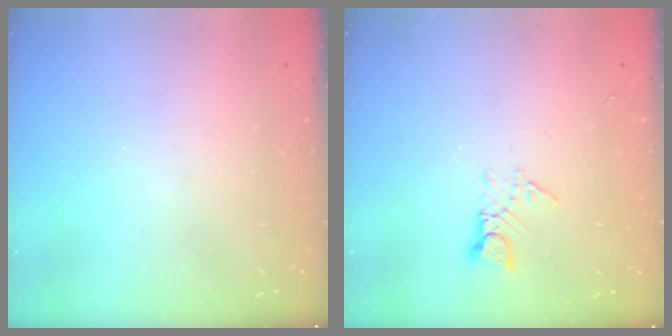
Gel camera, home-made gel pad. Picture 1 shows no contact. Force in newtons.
{"total": 3.2, "press": 3.2, "slide": 0.3}